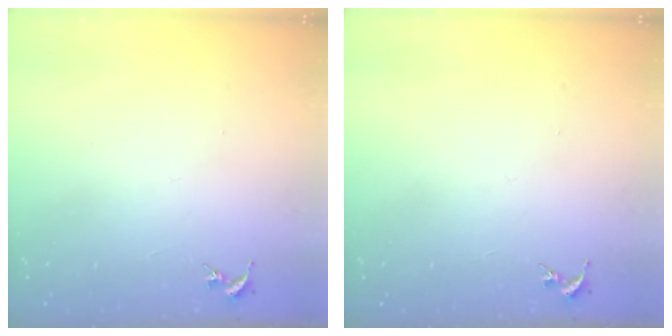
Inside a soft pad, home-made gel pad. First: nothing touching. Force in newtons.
{"total": 0.0}